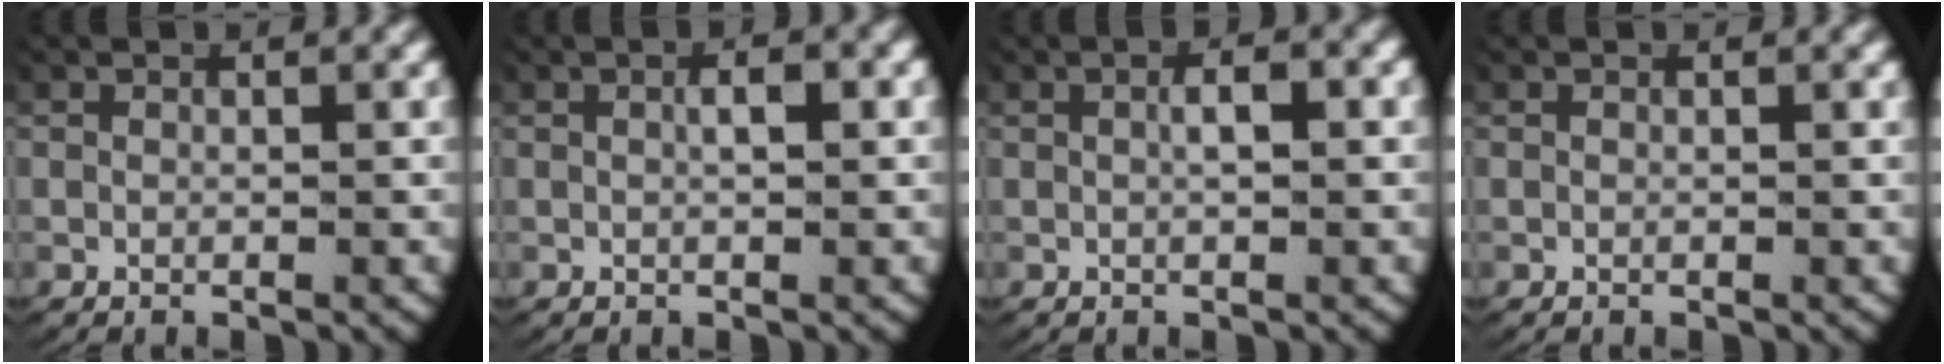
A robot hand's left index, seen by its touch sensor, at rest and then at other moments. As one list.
[{"total": 1.6, "force": [0.1, 0.5, 1.5], "torque": [-0.018, 0.002, 0.003]}, {"total": 1.9, "force": [0.1, 0.6, 1.8], "torque": [-0.024, 0.004, 0.000]}, {"total": 0.0}]